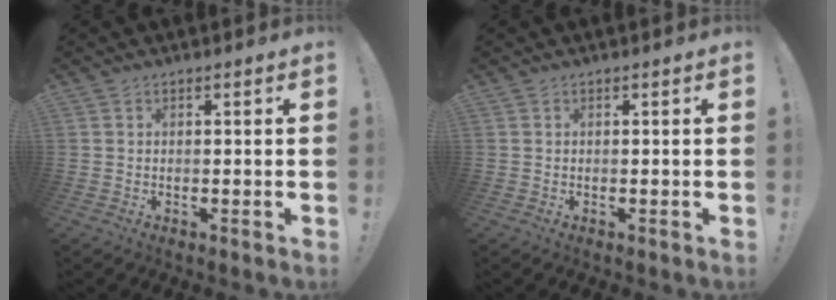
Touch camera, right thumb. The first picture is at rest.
{"total": 0.0}